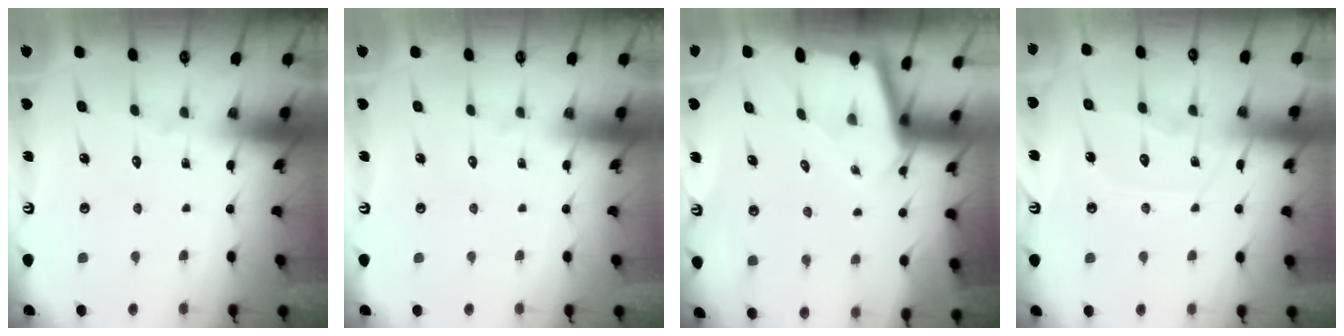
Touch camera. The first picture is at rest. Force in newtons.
{"total": 0.0}
{"total": 2.1, "press": 2.1, "slide": 0.1}
{"total": 9.0, "press": 9.0, "slide": 0.9}